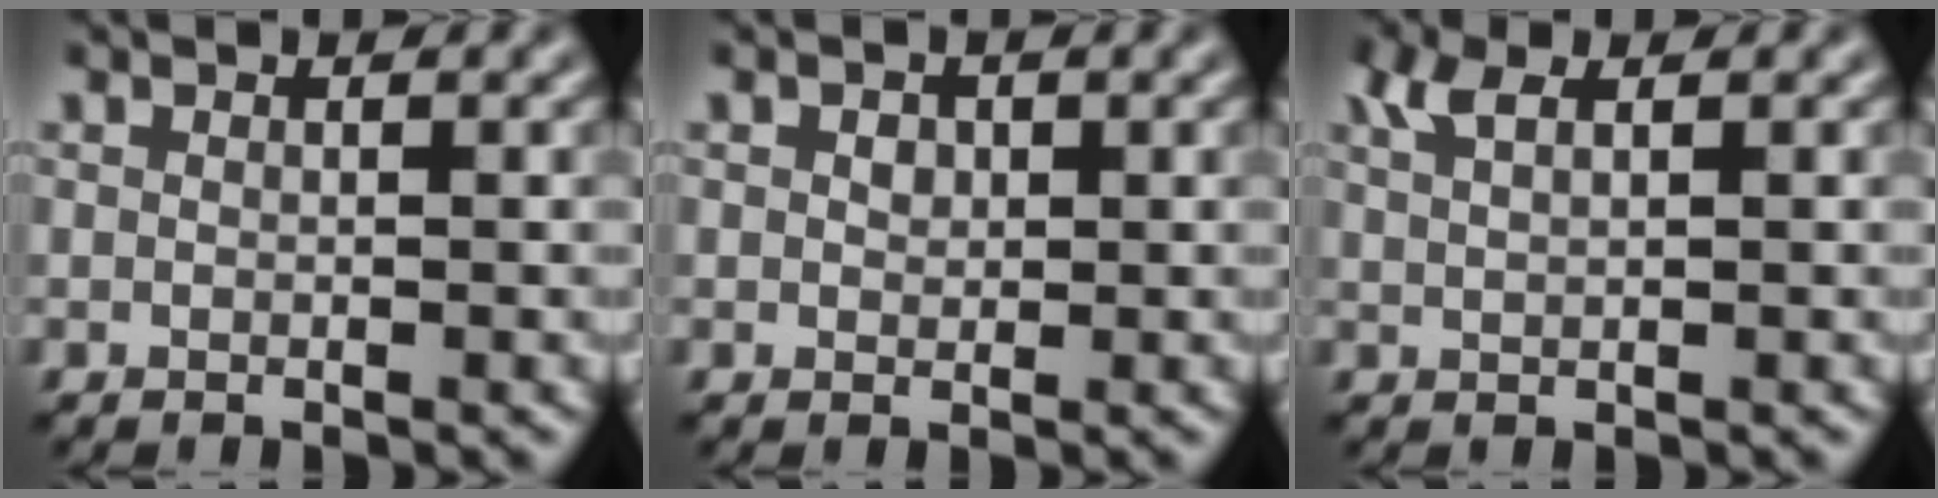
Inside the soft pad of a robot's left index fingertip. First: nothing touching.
{"total": 1.1, "force": [0.4, 0.9, 0.5], "torque": [-0.009, 0.001, 0.004]}
{"total": 2.1, "force": [1.4, 0.7, 1.5], "torque": [-0.031, 0.004, 0.027]}